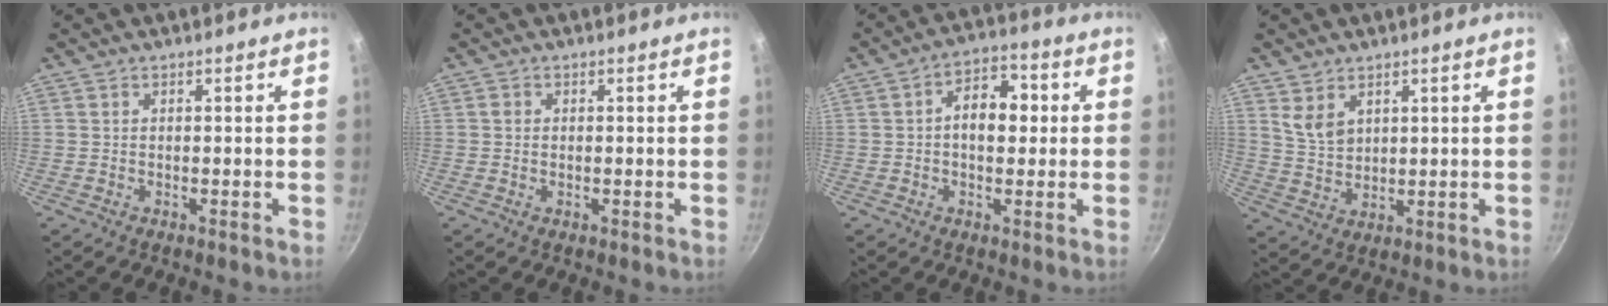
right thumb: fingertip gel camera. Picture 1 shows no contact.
{"total": 0.8, "force": [0.0, 0.7, 0.4], "torque": [-0.007, -0.001, -0.001]}
{"total": 8.4, "force": [0.6, 5.3, 6.6], "torque": [-0.077, 0.019, 0.002]}
{"total": 5.0, "force": [2.8, 3.2, 2.8], "torque": [-0.040, -0.019, 0.065]}